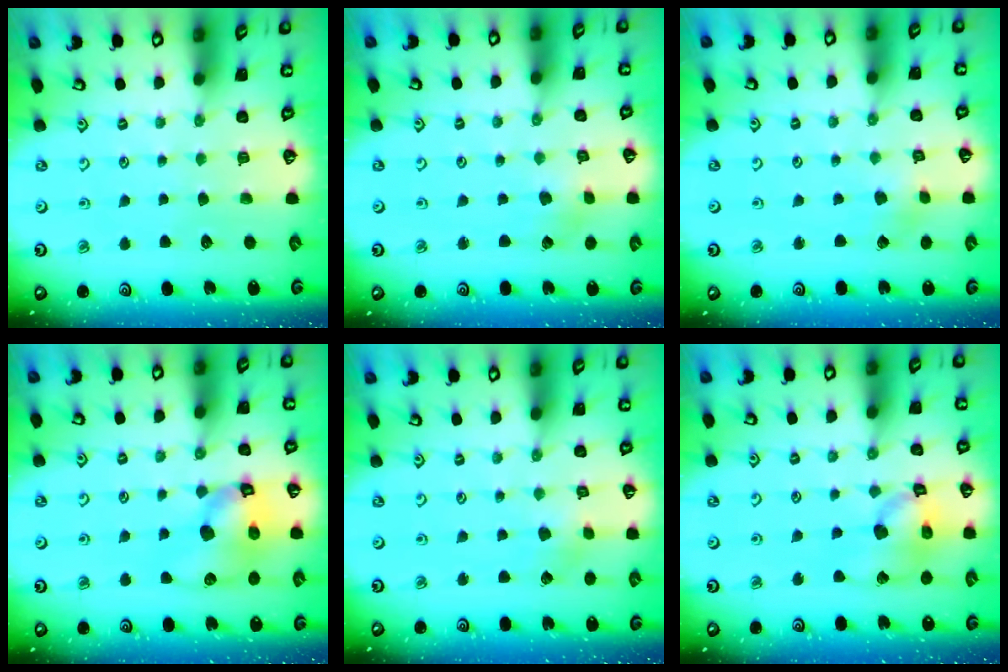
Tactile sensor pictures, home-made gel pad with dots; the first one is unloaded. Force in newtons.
{"total": 1.8, "press": 1.8, "slide": 0.2}
{"total": 1.7, "press": 1.7, "slide": 0.2}
{"total": 13.1, "press": 13.0, "slide": 1.8}
{"total": 2.1, "press": 2.1, "slide": 0.1}
{"total": 15.2, "press": 15.0, "slide": 2.1}